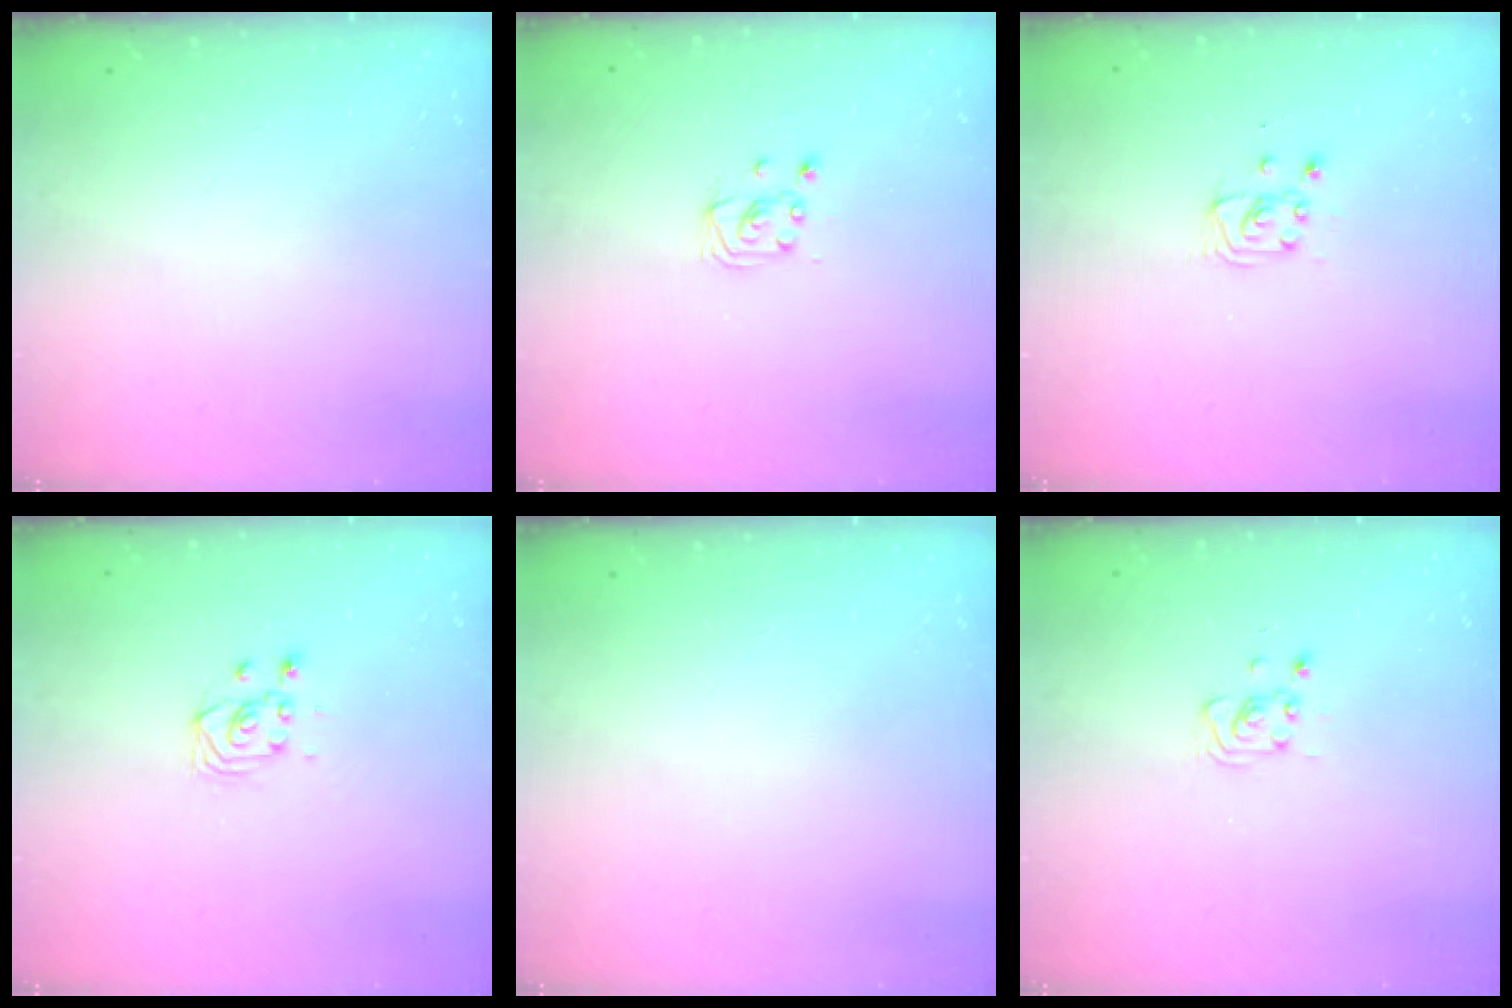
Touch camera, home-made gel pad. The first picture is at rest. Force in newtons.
{"total": 2.5, "press": 2.5, "slide": 0.2}
{"total": 2.9, "press": 2.9, "slide": 0.4}
{"total": 2.9, "press": 2.9, "slide": 0.6}
{"total": 0.0}
{"total": 4.4, "press": 4.2, "slide": 1.1}